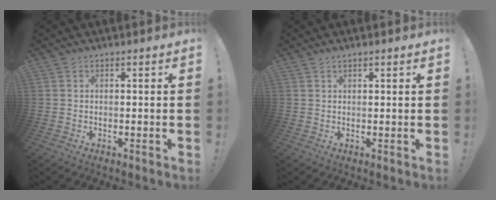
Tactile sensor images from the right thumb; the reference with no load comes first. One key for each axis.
{"total": 0.6, "fx": 0.6, "fy": -0.1, "fz": 0.2, "tx": -0.002, "ty": -0.002, "tz": 0.010}